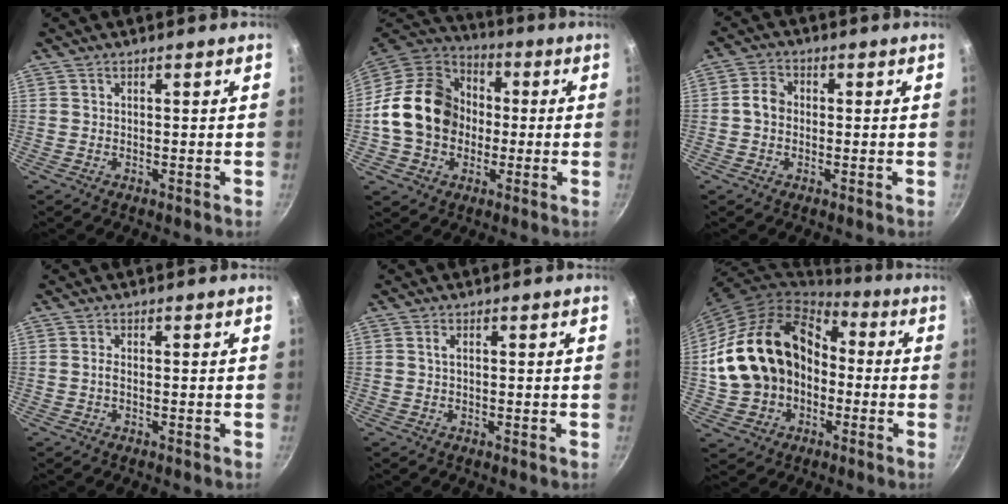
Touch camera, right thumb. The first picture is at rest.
{"total": 18.4, "force": [-0.9, 14.9, 10.7], "torque": [-0.160, 0.040, -0.025]}
{"total": 4.0, "force": [-0.2, 3.3, 2.3], "torque": [-0.032, 0.015, -0.014]}
{"total": 0.8, "force": [-0.2, 0.3, 0.8], "torque": [-0.018, 0.003, -0.007]}
{"total": 0.9, "force": [0.2, 0.2, 0.9], "torque": [-0.018, 0.001, 0.001]}
{"total": 19.9, "force": [-1.6, 15.7, 12.2], "torque": [-0.199, 0.057, -0.021]}